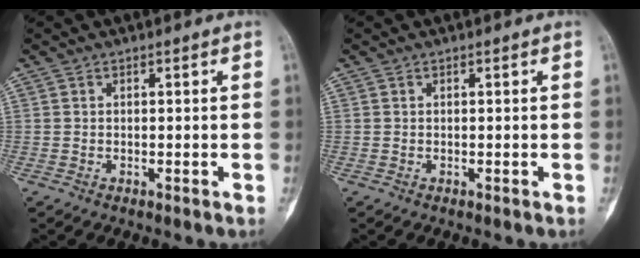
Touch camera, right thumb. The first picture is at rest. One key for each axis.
{"total": 0.0}